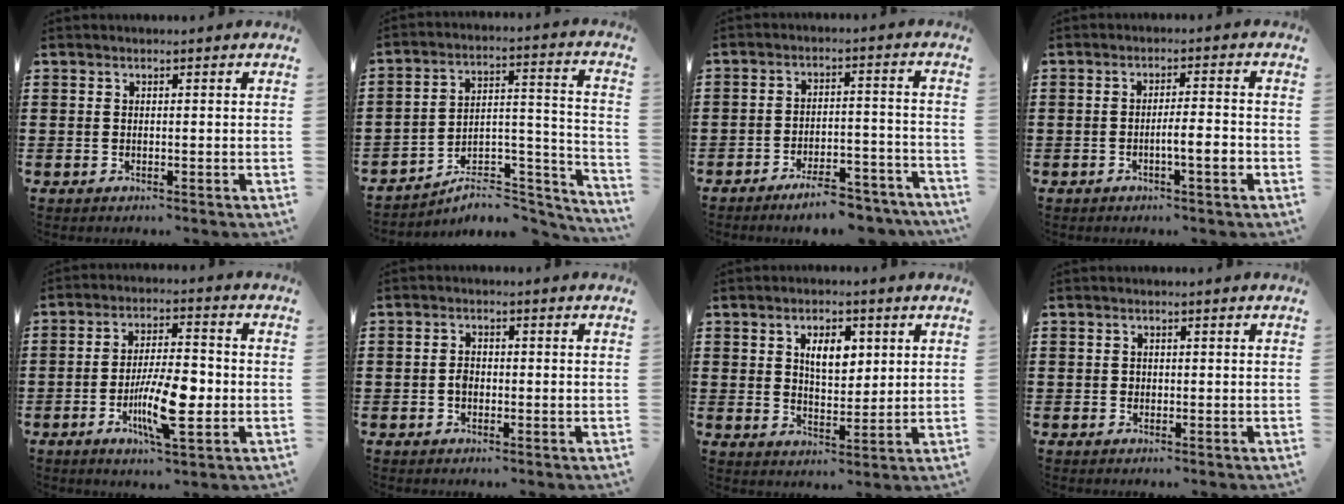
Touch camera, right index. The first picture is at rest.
{"total": 5.4, "force": [-4.6, 1.9, 2.2], "torque": [-0.035, -0.001, -0.089]}
{"total": 6.7, "force": [-5.9, 0.9, 3.0], "torque": [-0.041, 0.012, -0.107]}
{"total": 4.0, "force": [-1.4, 0.5, 3.7], "torque": [-0.064, 0.002, -0.026]}
{"total": 10.2, "force": [-2.8, 3.0, 9.4], "torque": [-0.172, -0.002, -0.047]}
{"total": 1.9, "force": [-0.4, 1.1, 1.5], "torque": [-0.029, 0.003, -0.008]}
{"total": 5.4, "force": [2.0, 2.9, 4.2], "torque": [-0.075, 0.007, 0.029]}
{"total": 0.5, "force": [0.0, 0.5, 0.2], "torque": [-0.005, 0.003, 0.000]}